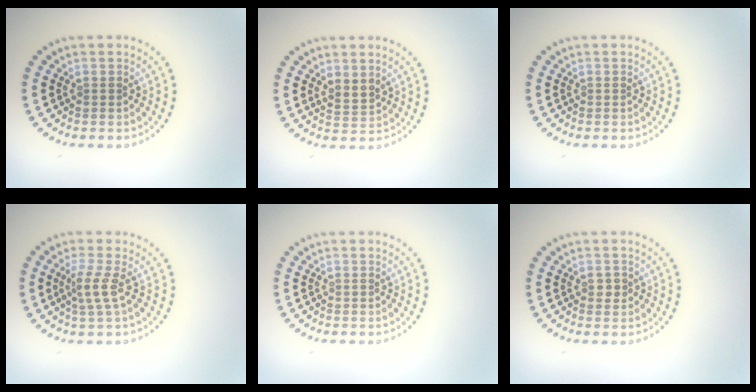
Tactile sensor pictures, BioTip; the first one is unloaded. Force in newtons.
{"total": 1.7, "press": 1.3, "slide": 1.1}
{"total": 0.0}
{"total": 2.2, "press": 1.6, "slide": 1.5}
{"total": 0.0}
{"total": 1.0, "press": 1.0, "slide": 0.2}